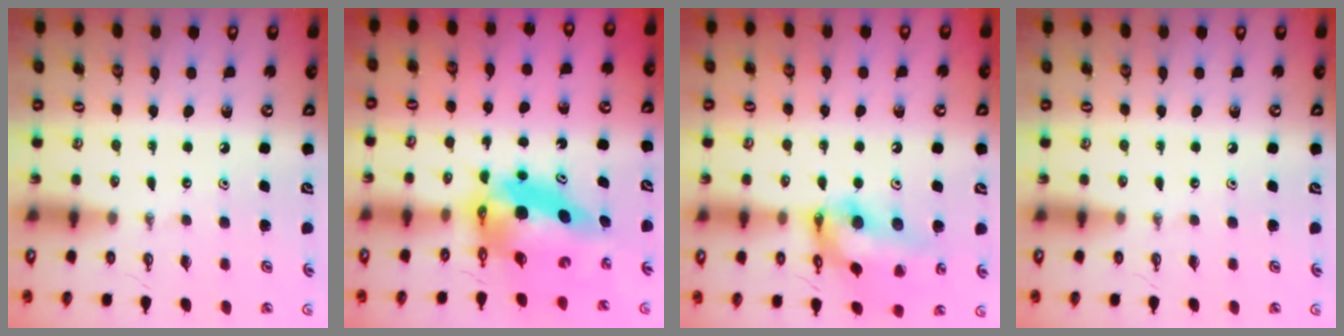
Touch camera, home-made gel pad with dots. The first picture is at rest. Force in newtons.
{"total": 9.3, "press": 9.3, "slide": 0.9}
{"total": 17.0, "press": 16.9, "slide": 2.0}
{"total": 0.0}